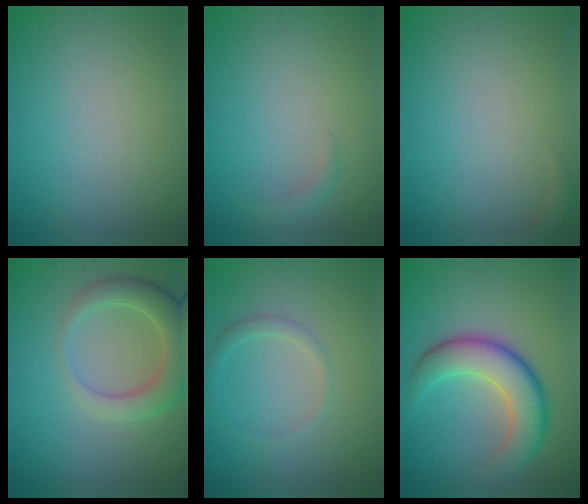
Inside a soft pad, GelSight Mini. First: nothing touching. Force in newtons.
{"total": 0.9, "press": 0.9, "slide": 0.1}
{"total": 0.7, "press": 0.7, "slide": 0.1}
{"total": 4.8, "press": 4.8, "slide": 0.5}
{"total": 1.3, "press": 1.3, "slide": 0.0}
{"total": 7.0, "press": 7.0, "slide": 0.5}